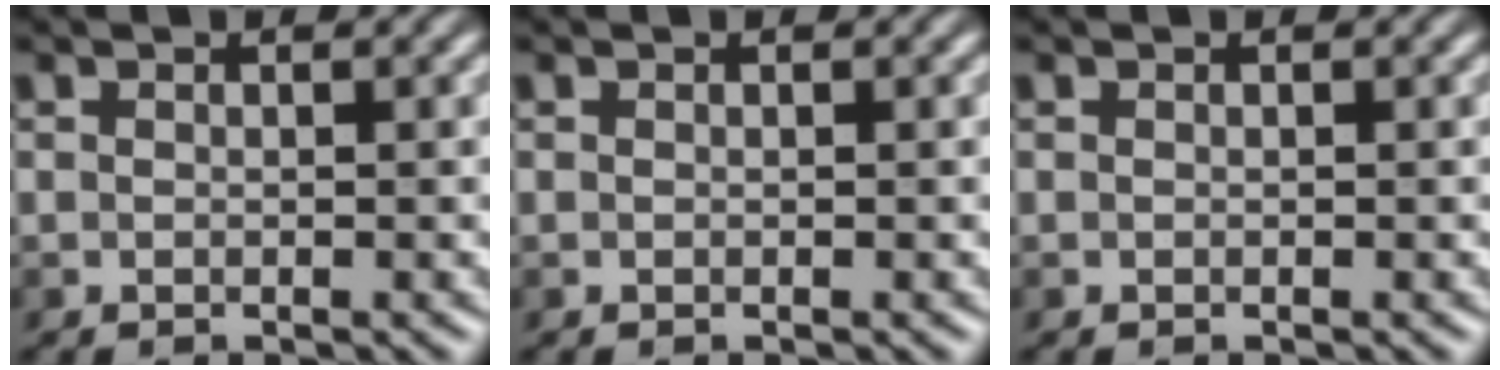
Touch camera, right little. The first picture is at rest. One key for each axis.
{"total": 0.0}
{"total": 0.0}